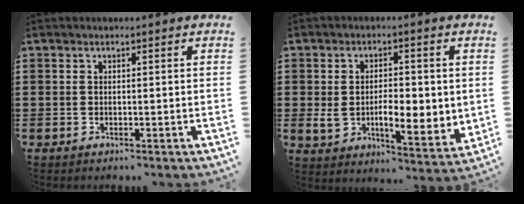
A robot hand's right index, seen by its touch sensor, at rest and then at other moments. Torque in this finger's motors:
{"motor_torque": [1.19, -0.94, 0.32, 0.15]}